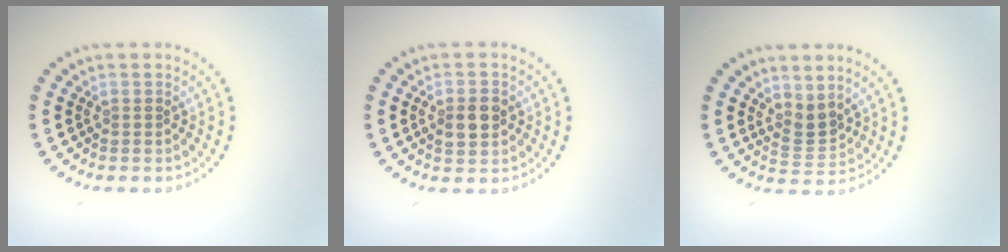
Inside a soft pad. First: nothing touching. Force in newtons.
{"total": 2.8, "press": 2.8, "slide": 0.1}
{"total": 2.2, "press": 1.6, "slide": 1.6}